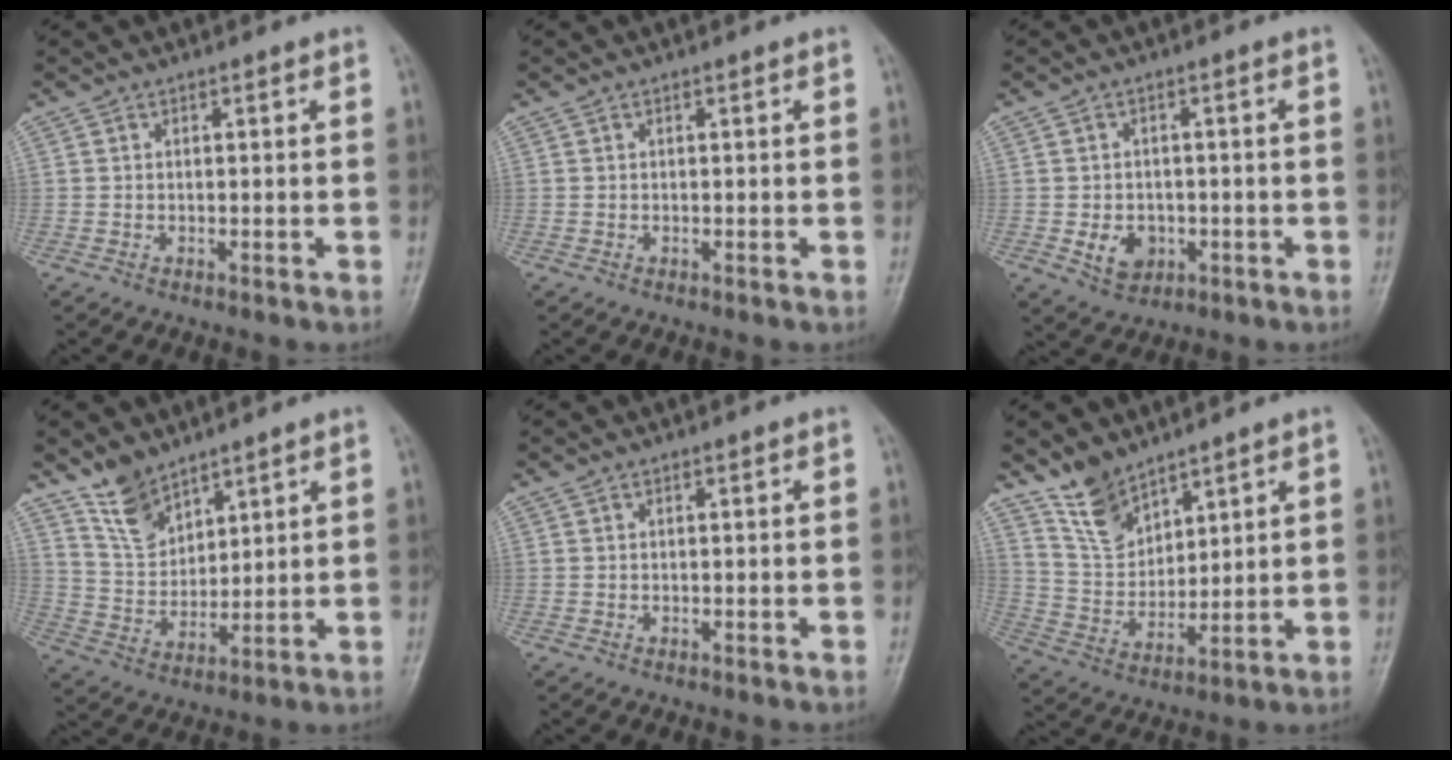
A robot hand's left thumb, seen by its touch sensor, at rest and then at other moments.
{"total": 0.0}
{"total": 5.2, "force": [-1.4, 4.1, 2.8], "torque": [-0.026, 0.005, -0.013]}
{"total": 7.9, "force": [6.1, 4.0, 3.0], "torque": [-0.034, -0.043, 0.130]}
{"total": 0.0}
{"total": 8.5, "force": [6.7, 4.2, 3.1], "torque": [-0.038, -0.047, 0.143]}